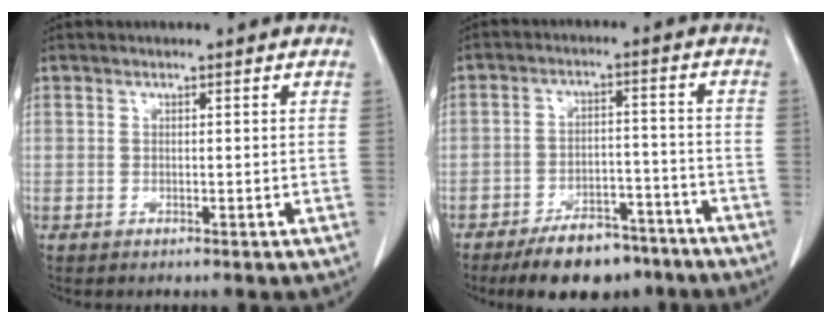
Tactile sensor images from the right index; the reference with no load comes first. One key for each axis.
{"total": 10.6, "fx": -8.3, "fy": 4.6, "fz": 4.9, "tx": -0.070, "ty": 0.008, "tz": -0.130}